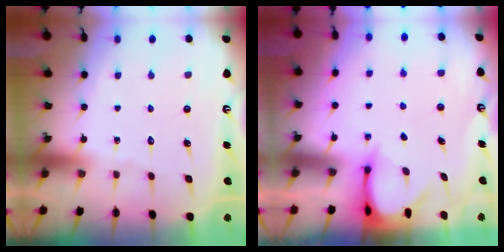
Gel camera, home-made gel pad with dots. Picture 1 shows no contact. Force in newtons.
{"total": 3.7, "press": 3.7, "slide": 0.2}